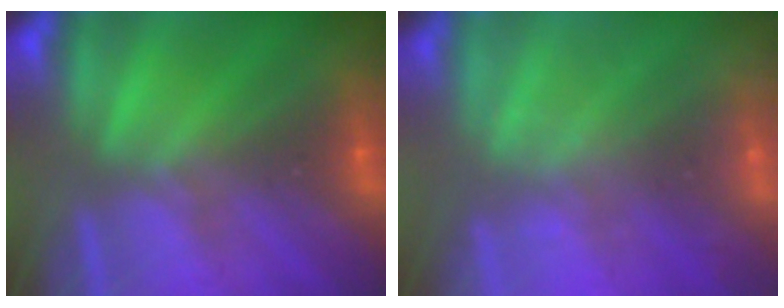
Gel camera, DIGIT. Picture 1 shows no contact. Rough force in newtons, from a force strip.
{"total": 2.2}